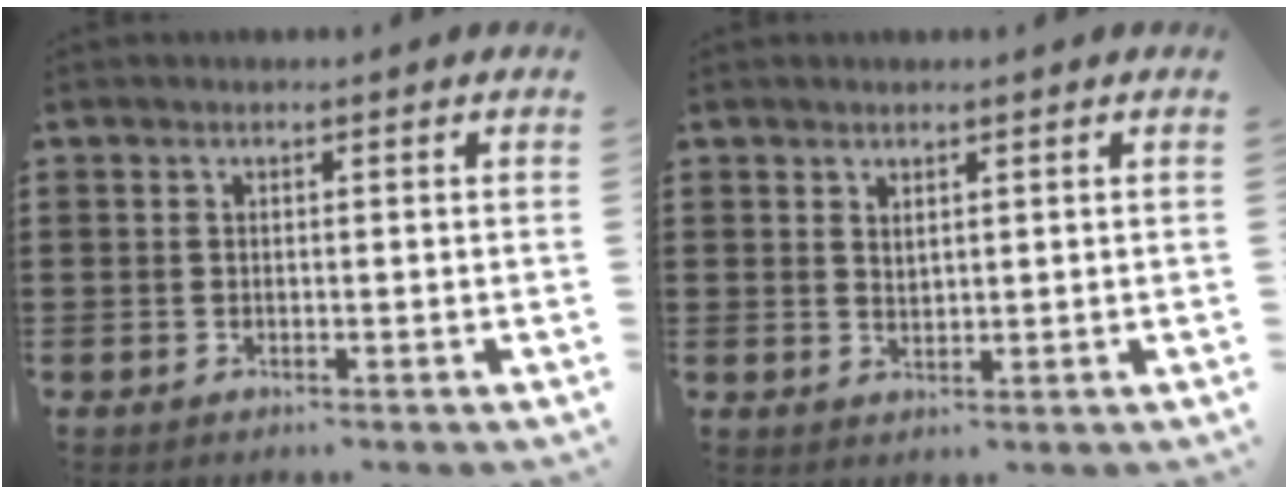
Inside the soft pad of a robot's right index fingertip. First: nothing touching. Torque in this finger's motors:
{"motor_torque": [-0.04, 0.44, -0.05, 0.00]}